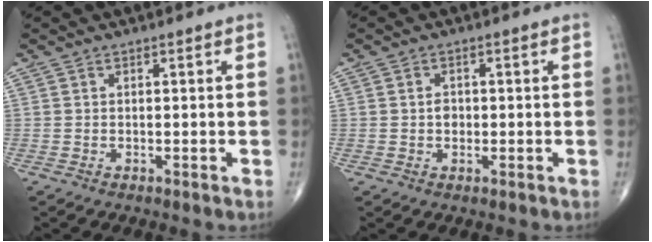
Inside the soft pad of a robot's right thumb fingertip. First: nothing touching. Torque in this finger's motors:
{"motor_torque": [-0.24, 0.11, -0.04, -0.28, -0.01]}